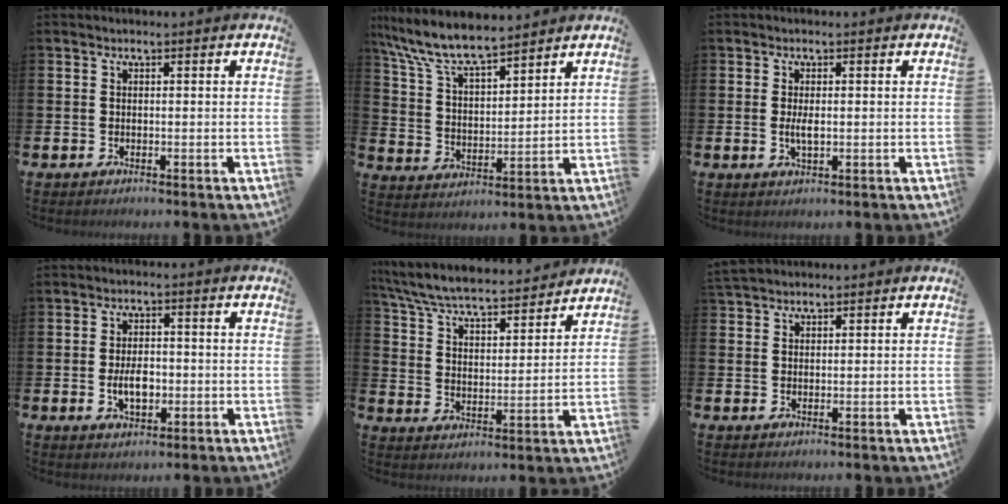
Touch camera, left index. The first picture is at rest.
{"total": 8.7, "force": [8.1, 1.5, 3.0], "torque": [-0.090, -0.046, 0.144]}
{"total": 2.3, "force": [0.0, 0.9, 2.1], "torque": [-0.036, 0.000, -0.003]}
{"total": 4.1, "force": [-0.7, 2.4, 3.2], "torque": [-0.048, 0.000, -0.015]}
{"total": 7.0, "force": [6.6, 0.9, 2.0], "torque": [-0.072, -0.050, 0.113]}
{"total": 2.3, "force": [2.2, 0.7, 0.3], "torque": [0.001, -0.005, 0.039]}